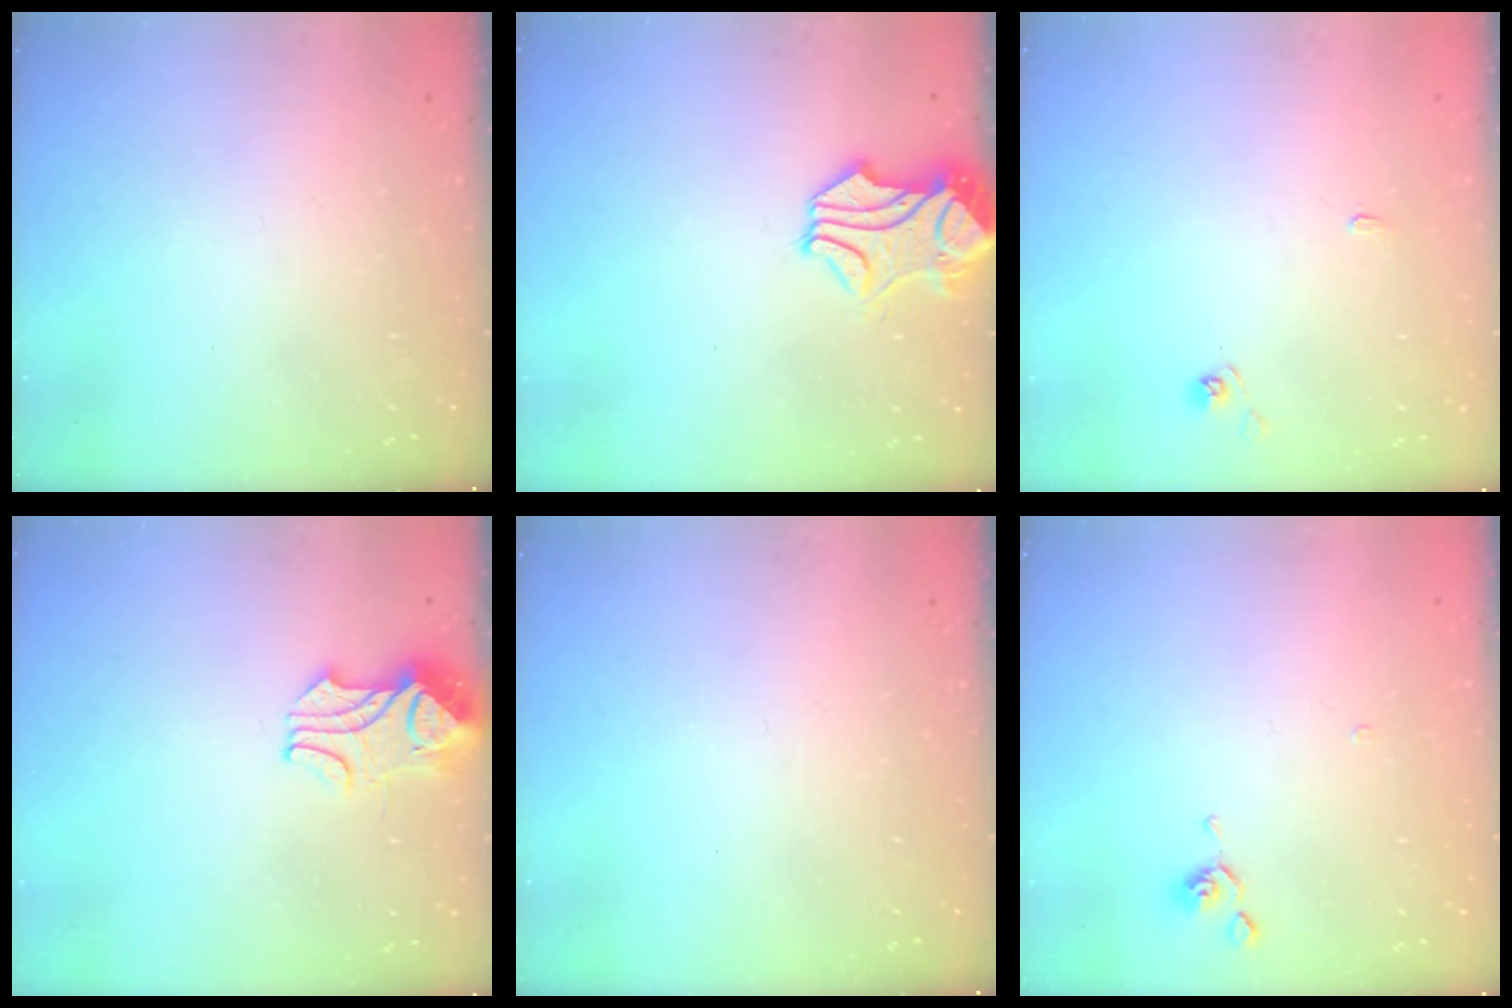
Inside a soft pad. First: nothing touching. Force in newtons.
{"total": 1.5, "press": 1.0, "slide": 1.2}
{"total": 1.7, "press": 1.7, "slide": 0.3}
{"total": 2.3, "press": 2.2, "slide": 0.8}
{"total": 0.0}
{"total": 0.0}